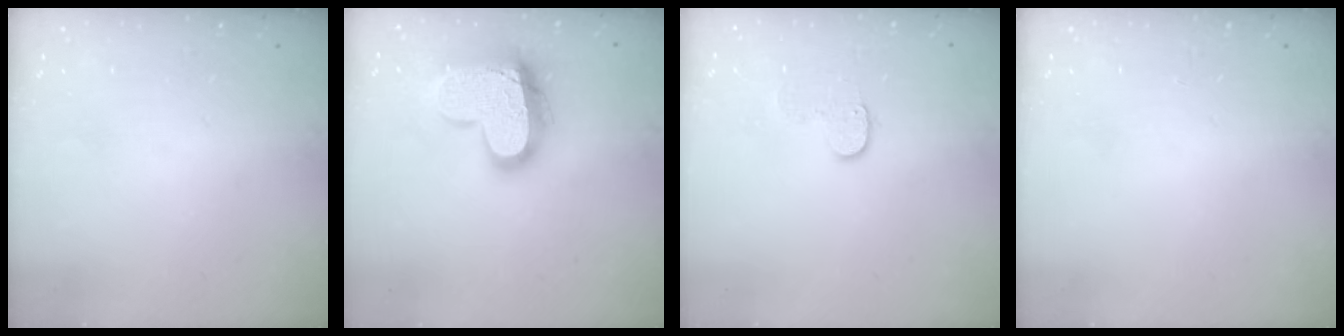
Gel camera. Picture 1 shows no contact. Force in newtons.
{"total": 18.4, "press": 18.3, "slide": 1.7}
{"total": 6.5, "press": 6.4, "slide": 0.4}
{"total": 0.0}